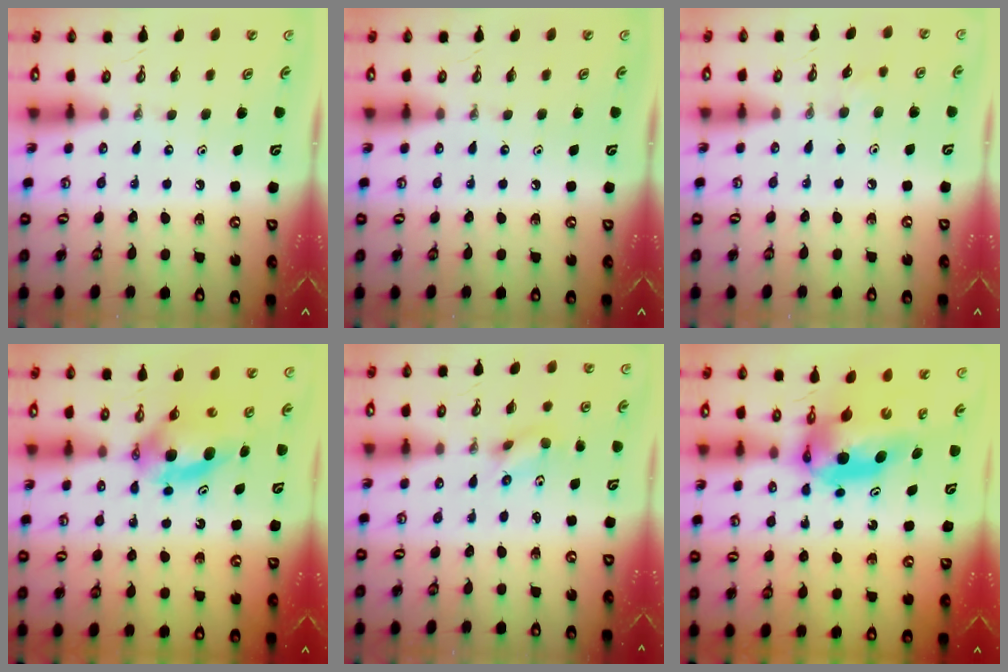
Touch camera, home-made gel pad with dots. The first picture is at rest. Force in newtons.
{"total": 0.0}
{"total": 6.1, "press": 5.8, "slide": 2.1}
{"total": 5.6, "press": 5.4, "slide": 1.2}
{"total": 2.1, "press": 1.9, "slide": 0.9}
{"total": 7.4, "press": 7.3, "slide": 0.9}